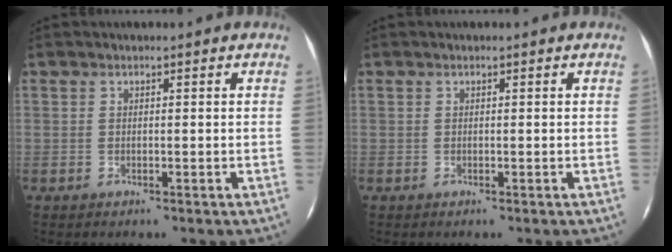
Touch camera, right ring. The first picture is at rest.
{"total": 0.0}